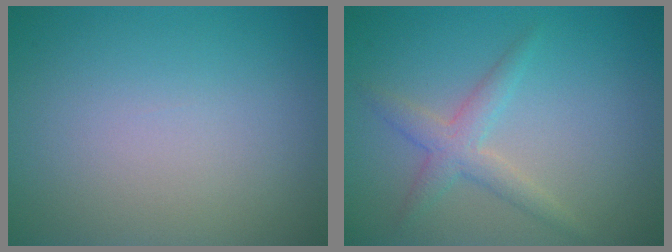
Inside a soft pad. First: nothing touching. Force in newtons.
{"total": 2.5, "press": 2.5, "slide": 0.1}